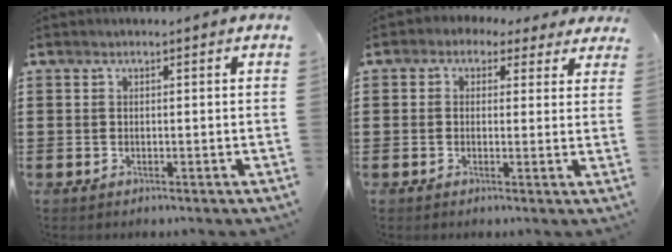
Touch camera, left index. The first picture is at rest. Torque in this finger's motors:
{"motor_torque": [2.14, 0.00, 1.05, 0.04]}